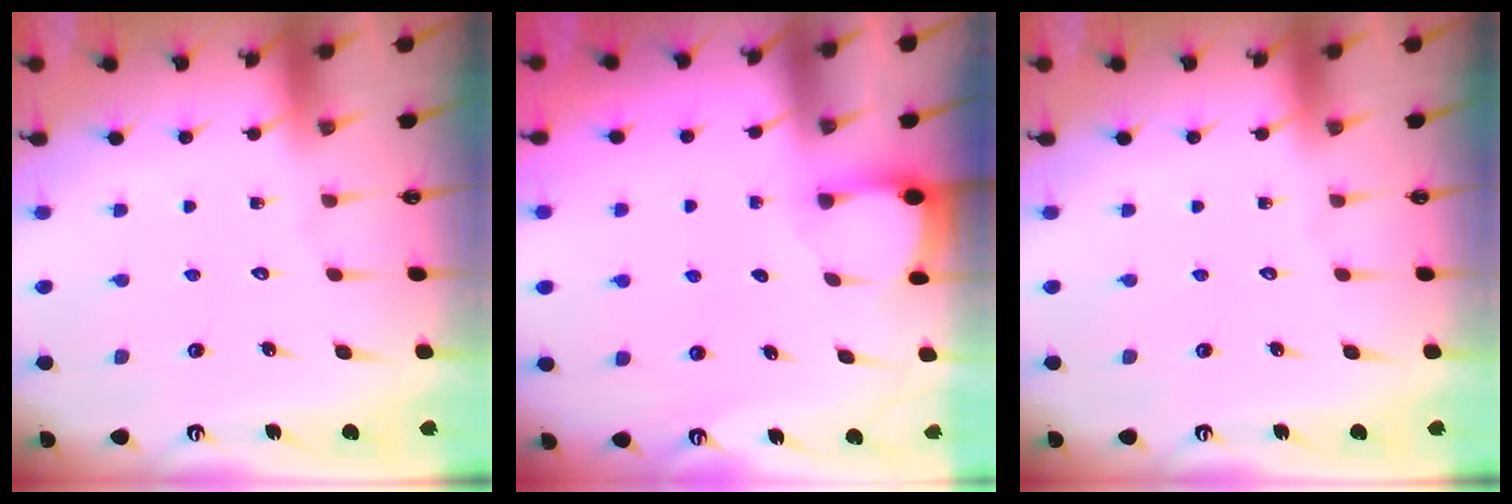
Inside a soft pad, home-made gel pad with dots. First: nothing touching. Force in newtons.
{"total": 2.1, "press": 2.1, "slide": 0.3}
{"total": 0.0}